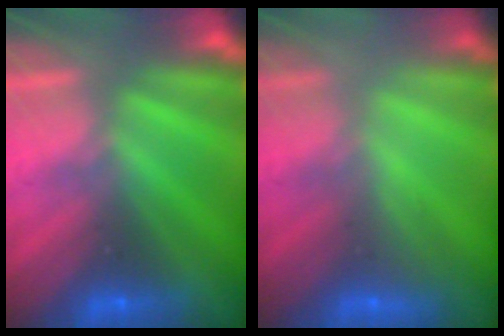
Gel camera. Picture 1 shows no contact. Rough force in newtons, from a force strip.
{"total": 2.2}